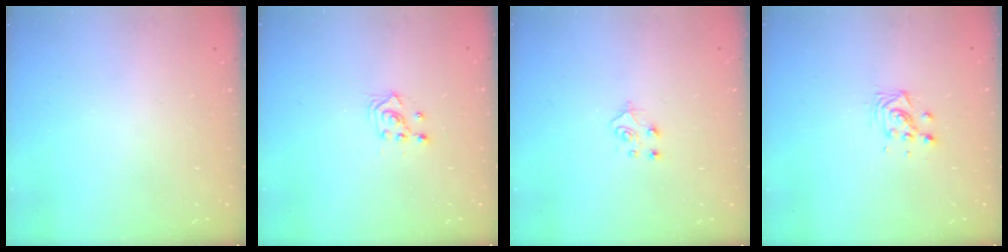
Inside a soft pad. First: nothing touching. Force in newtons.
{"total": 2.7, "press": 2.7, "slide": 0.2}
{"total": 5.5, "press": 5.5, "slide": 0.6}
{"total": 4.7, "press": 4.7, "slide": 0.3}